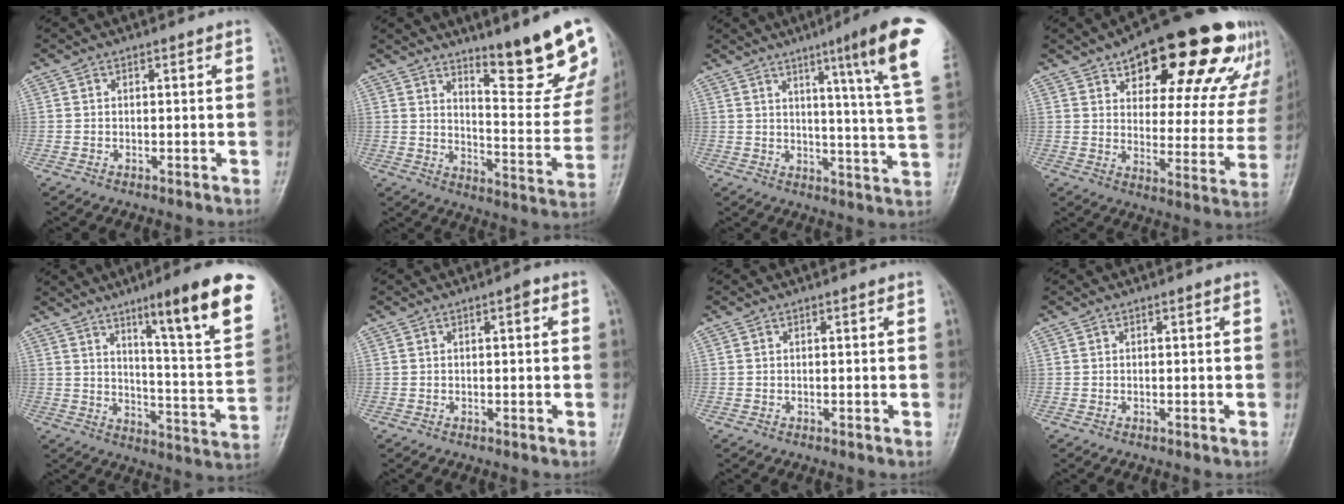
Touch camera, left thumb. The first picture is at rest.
{"total": 16.4, "force": [11.3, 3.0, 11.5], "torque": [-0.116, -0.088, 0.174]}
{"total": 16.7, "force": [8.2, 0.6, 14.5], "torque": [-0.184, -0.039, 0.101]}
{"total": 26.8, "force": [16.3, 11.5, 17.9], "torque": [-0.206, -0.033, 0.220]}
{"total": 20.5, "force": [11.6, 2.3, 16.8], "torque": [-0.207, -0.052, 0.169]}
{"total": 1.6, "force": [0.4, 0.7, 1.4], "torque": [-0.016, 0.003, 0.001]}
{"total": 0.0}
{"total": 0.0}